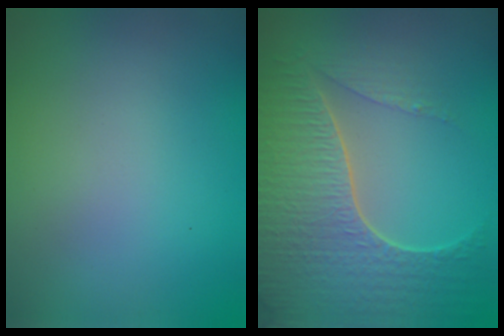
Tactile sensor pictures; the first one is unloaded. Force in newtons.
{"total": 7.5, "press": 5.5, "slide": 5.2}